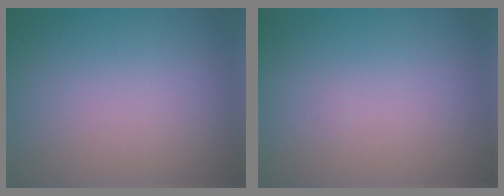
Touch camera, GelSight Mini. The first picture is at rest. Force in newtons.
{"total": 0.0}